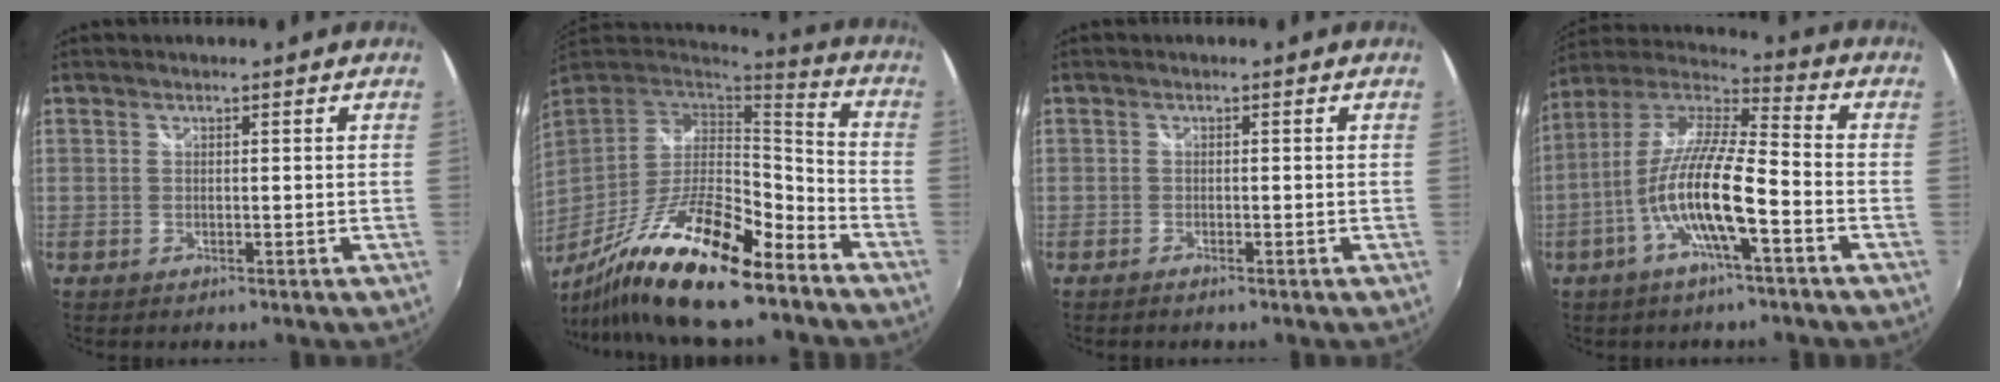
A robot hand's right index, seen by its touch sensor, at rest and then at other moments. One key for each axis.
{"total": 21.1, "fx": -14.3, "fy": 4.4, "fz": 14.9, "tx": -0.283, "ty": -0.028, "tz": -0.256}
{"total": 0.9, "fx": -0.8, "fy": 0.2, "fz": 0.4, "tx": -0.010, "ty": -0.002, "tz": -0.018}
{"total": 14.5, "fx": -5.3, "fy": 2.3, "fz": 13.3, "tx": -0.253, "ty": -0.005, "tz": -0.105}